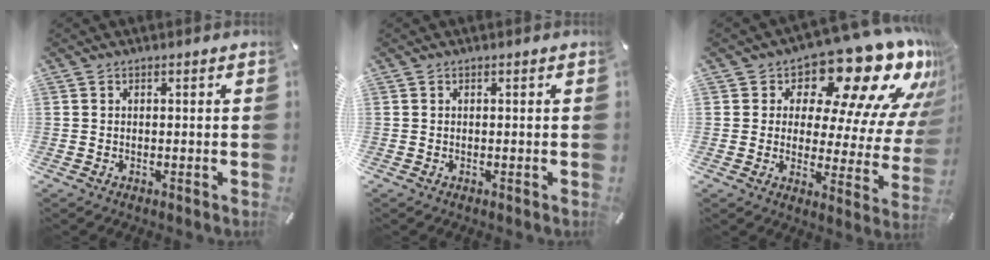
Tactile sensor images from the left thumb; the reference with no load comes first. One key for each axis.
{"total": 0.0}
{"total": 17.9, "fx": 13.0, "fy": 6.9, "fz": 10.2, "tx": -0.139, "ty": -0.115, "tz": 0.208}